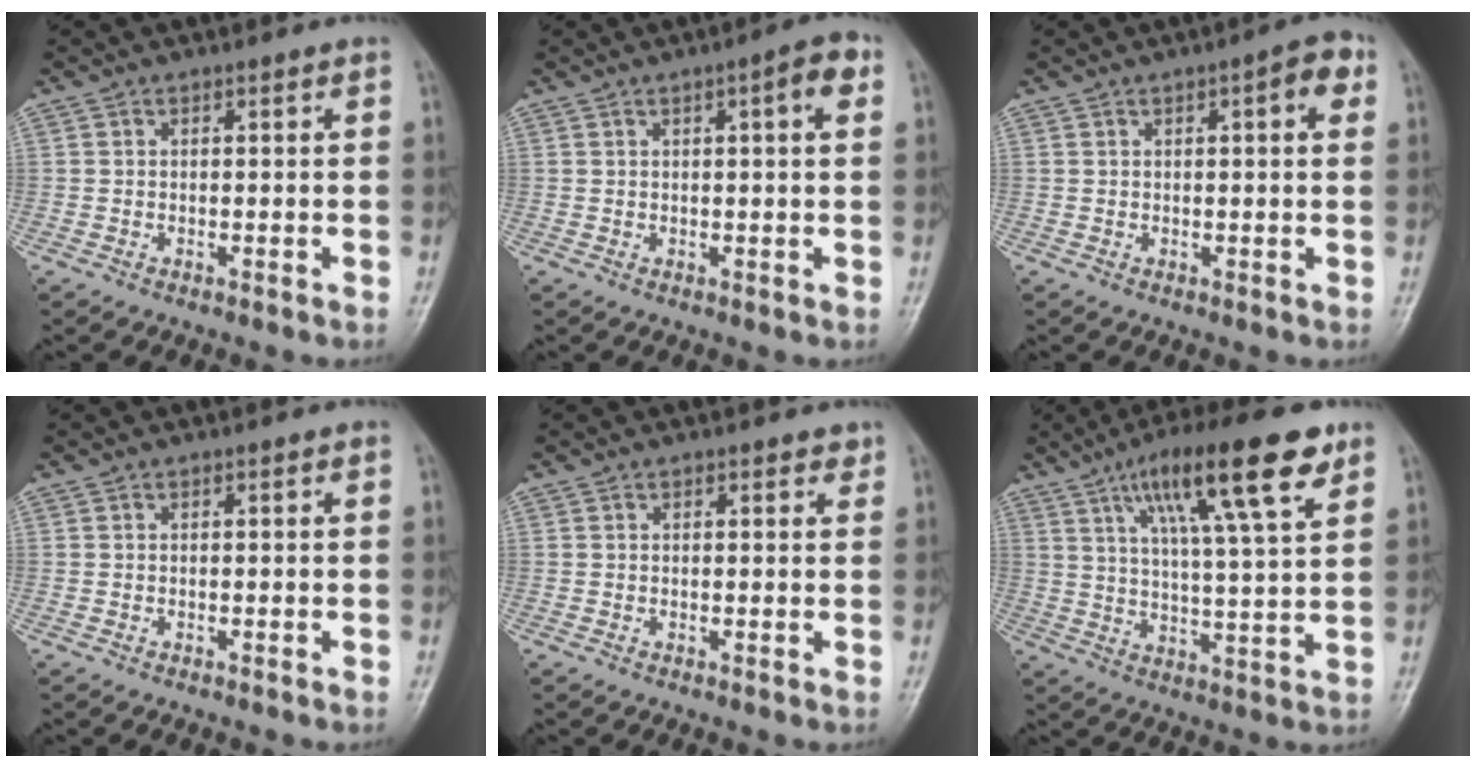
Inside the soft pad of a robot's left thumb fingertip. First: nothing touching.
{"total": 4.9, "force": [1.7, 1.0, 4.5], "torque": [-0.059, 0.007, 0.020]}
{"total": 5.0, "force": [1.7, 1.5, 4.4], "torque": [-0.050, 0.006, 0.017]}
{"total": 0.0}
{"total": 1.5, "force": [1.1, 0.7, 0.7], "torque": [0.002, -0.005, 0.009]}
{"total": 17.8, "force": [9.4, 3.6, 14.6], "torque": [-0.223, -0.022, 0.152]}